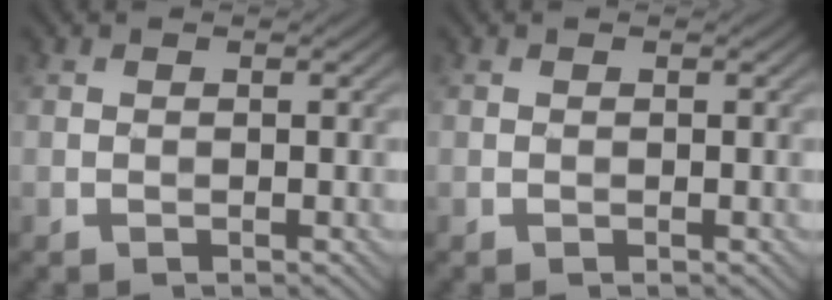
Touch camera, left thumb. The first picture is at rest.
{"total": 0.0}